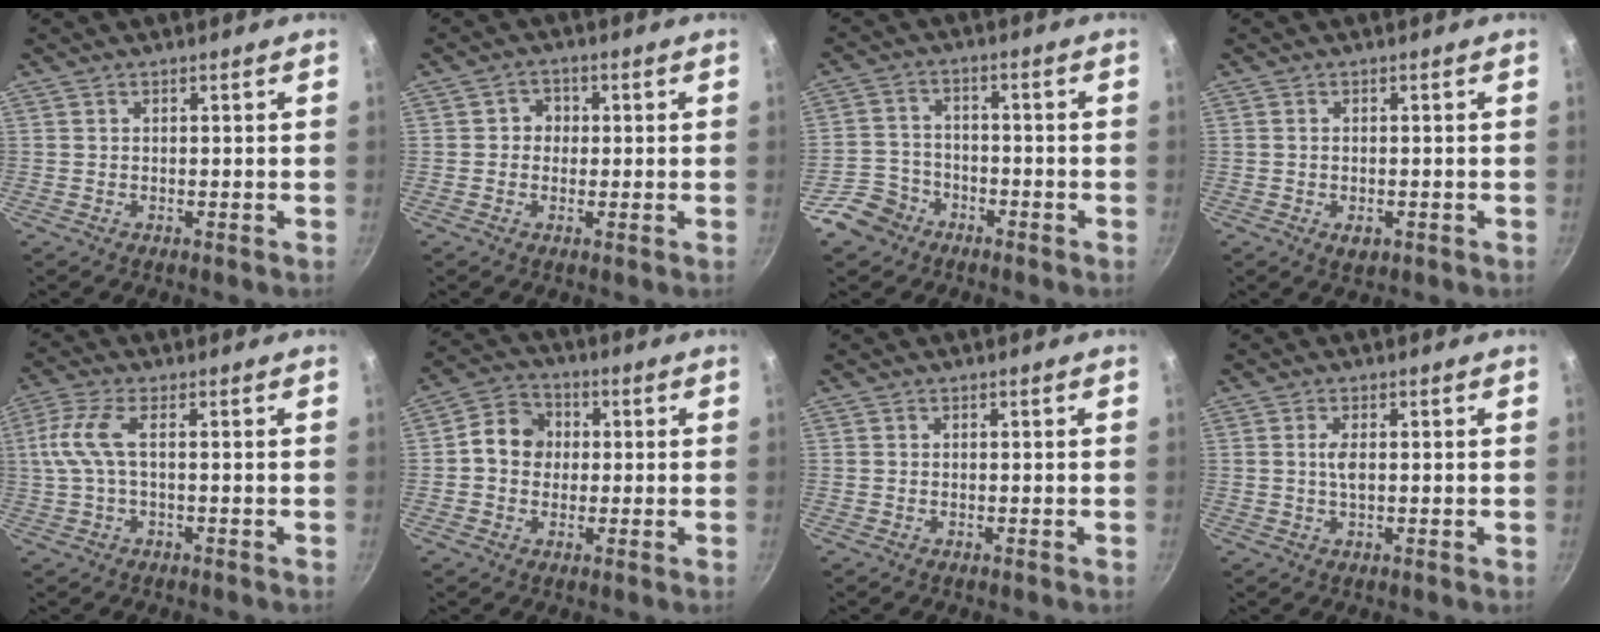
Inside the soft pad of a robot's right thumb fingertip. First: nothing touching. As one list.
[{"total": 2.9, "force": [0.0, 2.8, 1.0], "torque": [0.009, 0.005, -0.005]}, {"total": 7.1, "force": [-4.4, 5.3, 1.8], "torque": [-0.019, 0.041, -0.085]}, {"total": 2.4, "force": [-0.9, 1.4, 1.7], "torque": [-0.029, -0.003, -0.012]}, {"total": 6.7, "force": [0.0, 2.3, 6.3], "torque": [-0.151, 0.013, -0.001]}, {"total": 8.1, "force": [0.5, 6.9, 4.1], "torque": [-0.039, 0.016, -0.011]}, {"total": 0.0}, {"total": 2.7, "force": [0.2, 1.0, 2.5], "torque": [-0.052, 0.001, 0.003]}]